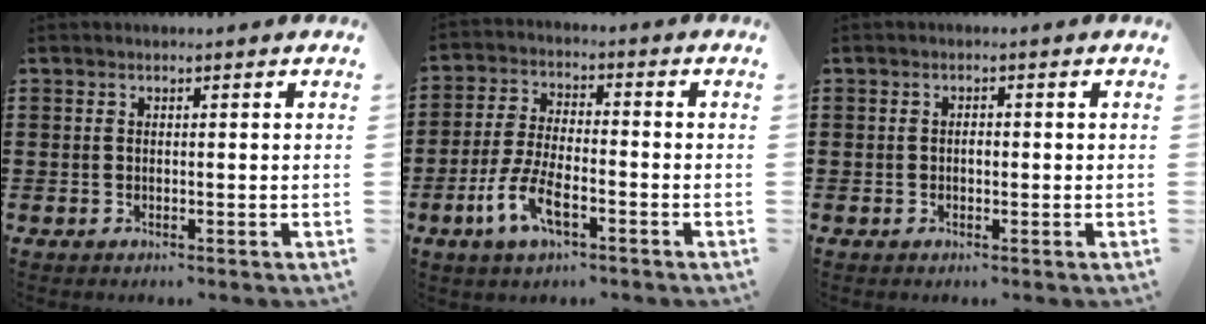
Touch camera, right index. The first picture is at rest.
{"total": 7.6, "force": [-3.6, 2.7, 6.1], "torque": [-0.145, -0.012, -0.072]}
{"total": 1.1, "force": [-0.2, 0.5, 1.0], "torque": [-0.020, 0.001, -0.004]}